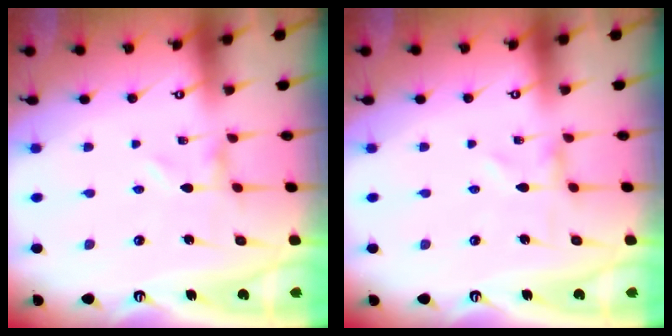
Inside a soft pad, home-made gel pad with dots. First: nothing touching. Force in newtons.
{"total": 0.0}